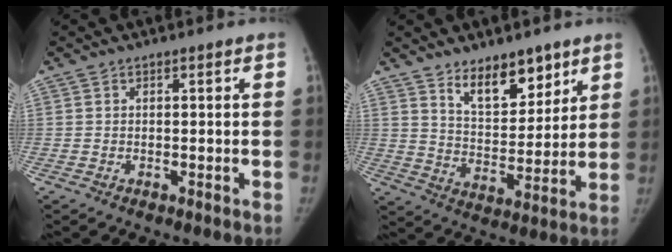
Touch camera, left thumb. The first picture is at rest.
{"total": 11.5, "force": [7.8, 5.5, 6.3], "torque": [-0.063, -0.061, 0.138]}